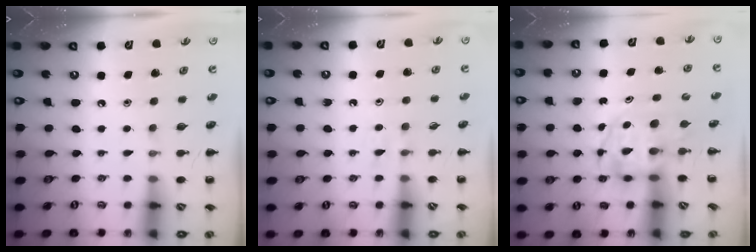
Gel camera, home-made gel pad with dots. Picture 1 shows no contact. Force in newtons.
{"total": 2.9, "press": 2.7, "slide": 1.2}
{"total": 3.7, "press": 3.6, "slide": 0.5}